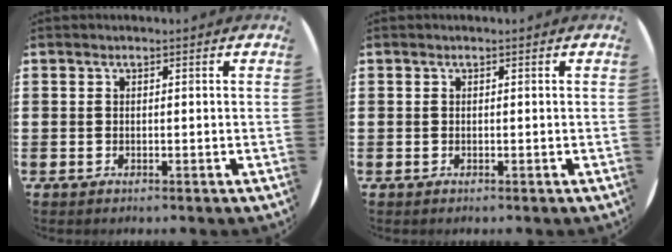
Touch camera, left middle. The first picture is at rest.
{"total": 0.0}